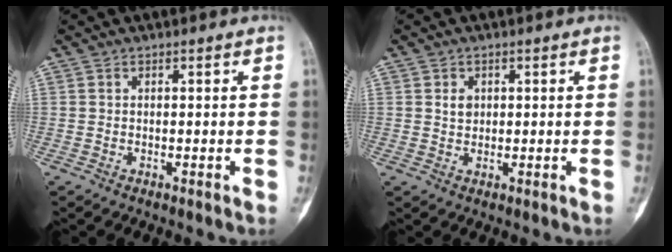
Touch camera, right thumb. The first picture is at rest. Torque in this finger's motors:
{"motor_torque": [-0.02, 0.01, 0.01, -0.01, 0.02]}